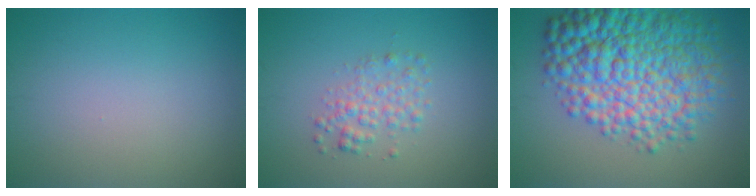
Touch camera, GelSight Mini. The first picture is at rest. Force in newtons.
{"total": 2.3, "press": 2.3, "slide": 0.1}
{"total": 12.0, "press": 11.9, "slide": 0.2}